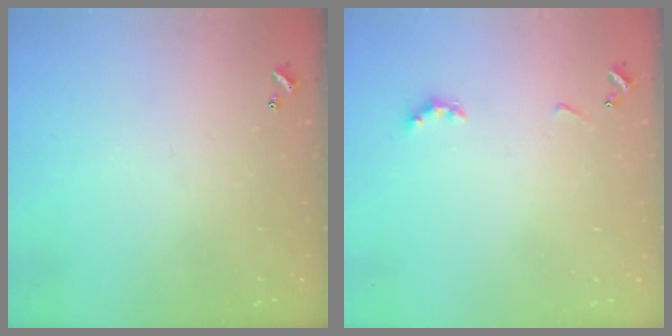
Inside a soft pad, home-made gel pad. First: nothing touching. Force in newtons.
{"total": 2.9, "press": 2.8, "slide": 0.6}